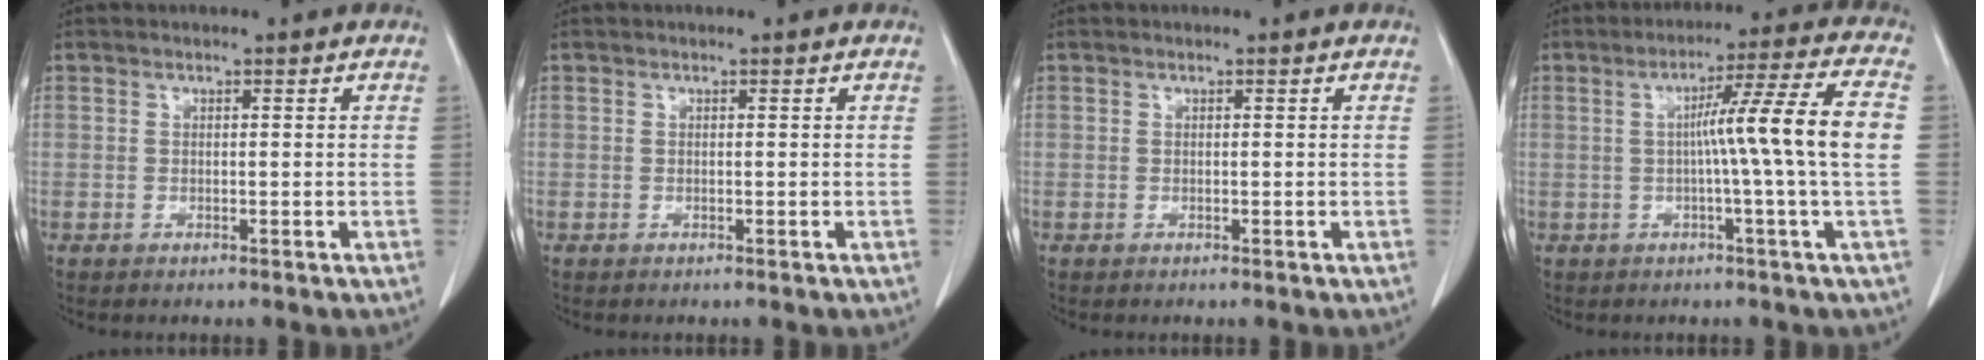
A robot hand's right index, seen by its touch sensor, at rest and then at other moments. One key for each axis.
{"total": 0.0}
{"total": 0.0}
{"total": 10.9, "fx": -0.2, "fy": -2.2, "fz": 10.6, "tx": -0.162, "ty": 0.010, "tz": 0.000}